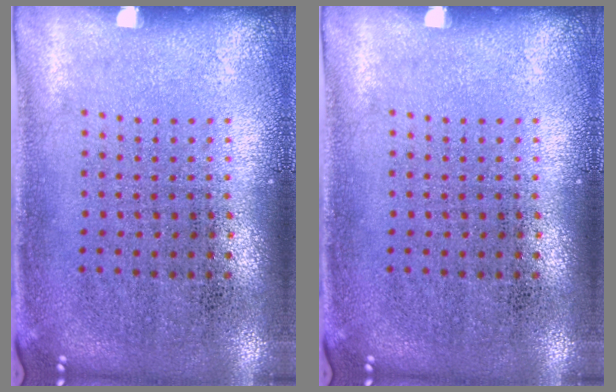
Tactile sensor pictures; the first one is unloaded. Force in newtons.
{"total": 0.0}